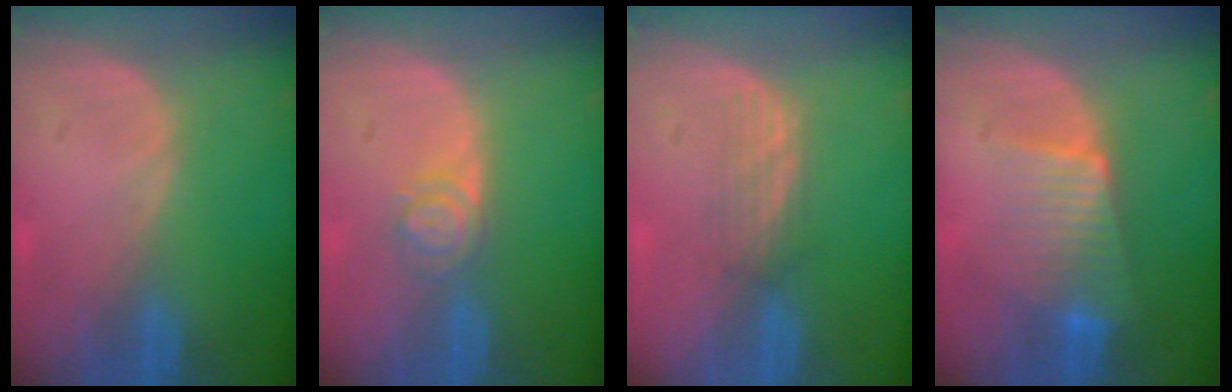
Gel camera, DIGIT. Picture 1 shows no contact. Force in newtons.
{"total": 3.8, "press": 3.4, "slide": 1.7}
{"total": 2.9, "press": 2.6, "slide": 1.2}
{"total": 6.4, "press": 6.1, "slide": 2.2}